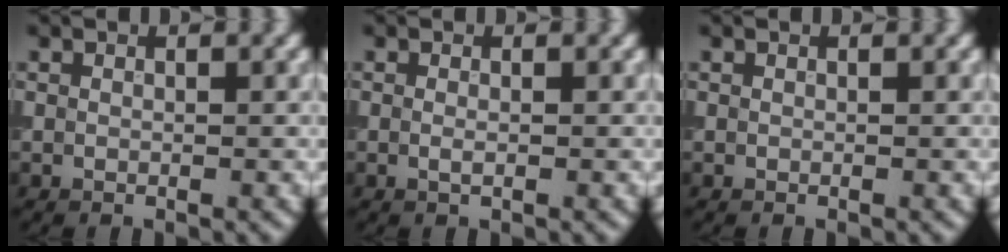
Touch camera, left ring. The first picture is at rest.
{"total": 0.8, "force": [-0.1, 0.2, 0.7], "torque": [-0.014, -0.003, -0.001]}
{"total": 0.0}